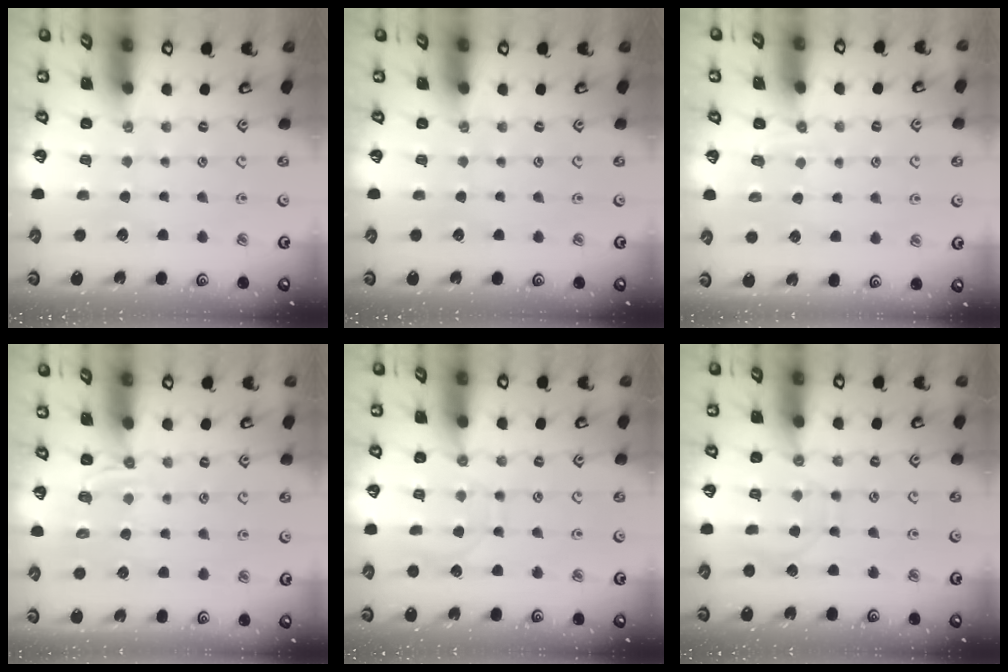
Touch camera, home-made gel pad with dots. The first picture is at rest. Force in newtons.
{"total": 0.0}
{"total": 2.3, "press": 1.7, "slide": 1.6}
{"total": 4.0, "press": 3.4, "slide": 1.9}
{"total": 6.9, "press": 6.8, "slide": 0.7}
{"total": 7.4, "press": 7.3, "slide": 0.8}